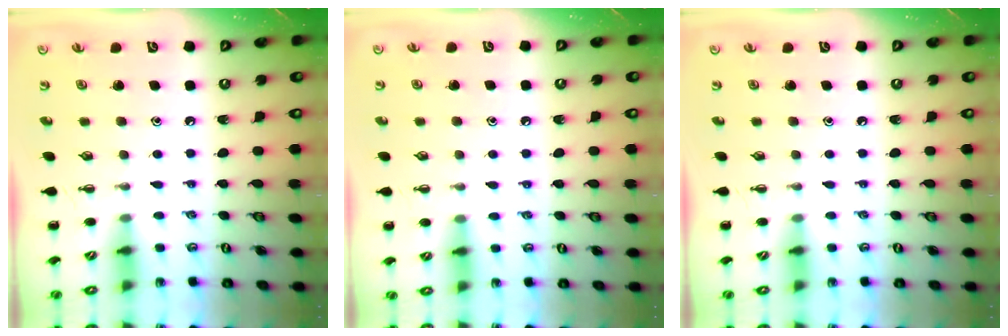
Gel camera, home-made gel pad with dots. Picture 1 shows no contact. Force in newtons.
{"total": 7.4, "press": 6.9, "slide": 2.6}
{"total": 0.0}